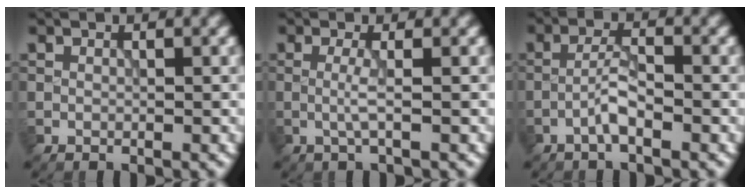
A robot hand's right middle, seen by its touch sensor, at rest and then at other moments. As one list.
[{"total": 1.5, "force": [-0.2, 0.1, 1.5], "torque": [-0.034, -0.002, -0.006]}, {"total": 2.3, "force": [-1.3, 0.4, 1.9], "torque": [-0.038, 0.009, -0.030]}]